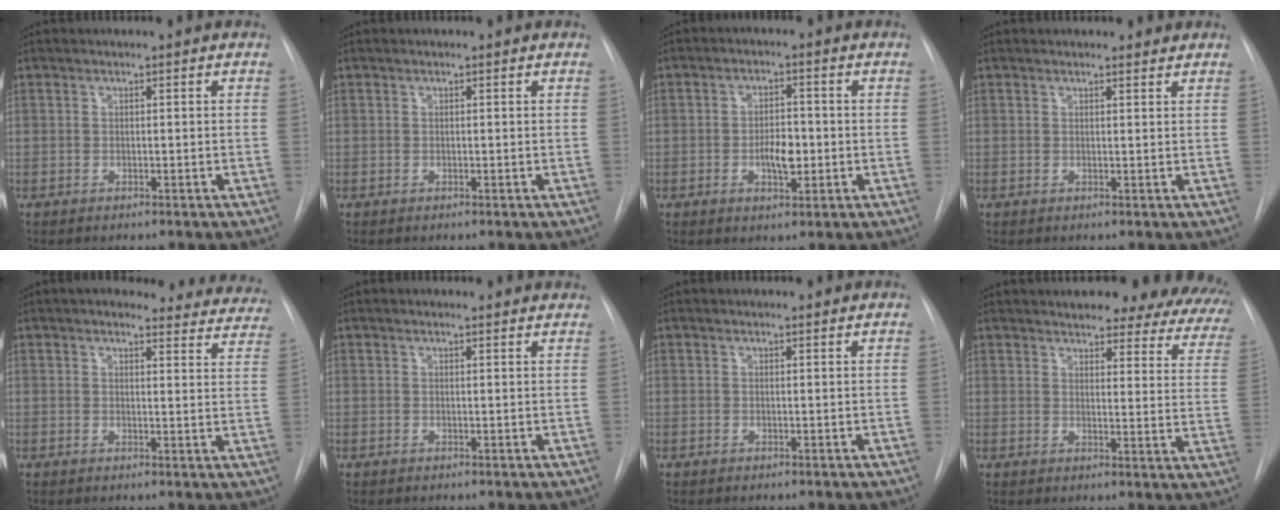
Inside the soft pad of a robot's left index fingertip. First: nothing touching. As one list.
[{"total": 0.0}, {"total": 4.6, "force": [-0.9, 2.0, 4.1], "torque": [-0.068, 0.003, -0.013]}, {"total": 2.7, "force": [2.6, 0.6, 0.4], "torque": [-0.008, 0.002, 0.025]}, {"total": 18.9, "force": [17.7, 4.6, 4.9], "torque": [-0.037, -0.034, 0.181]}, {"total": 4.4, "force": [4.2, 0.6, 0.9], "torque": [-0.014, 0.008, 0.035]}, {"total": 1.4, "force": [1.4, 0.2, 0.2], "torque": [-0.010, 0.004, 0.015]}, {"total": 21.4, "force": [18.4, 5.3, 9.5], "torque": [-0.110, -0.041, 0.191]}]